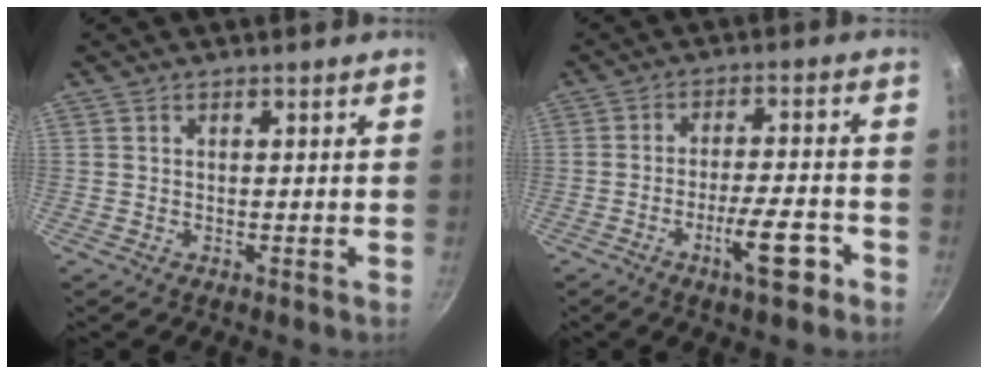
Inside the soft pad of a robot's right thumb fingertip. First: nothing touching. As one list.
[{"total": 8.8, "force": [-4.4, 2.3, 7.2], "torque": [-0.102, 0.029, -0.069]}]